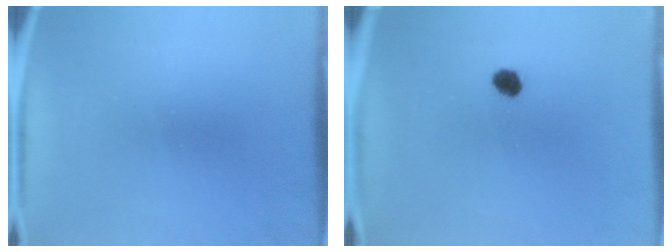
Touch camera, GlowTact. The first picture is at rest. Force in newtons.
{"total": 2.5}